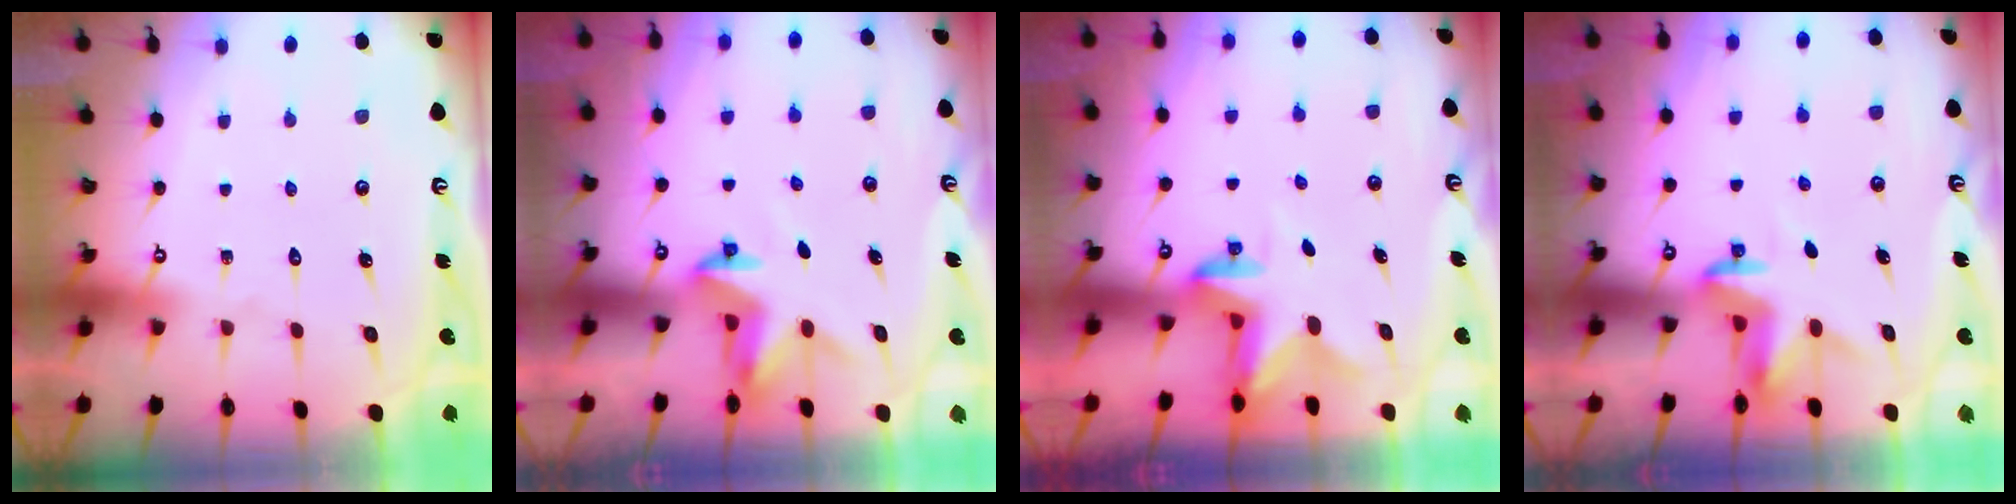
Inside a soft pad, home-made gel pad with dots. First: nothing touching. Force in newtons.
{"total": 3.9, "press": 3.9, "slide": 0.3}
{"total": 2.7, "press": 2.7, "slide": 0.5}
{"total": 4.0, "press": 4.0, "slide": 0.2}